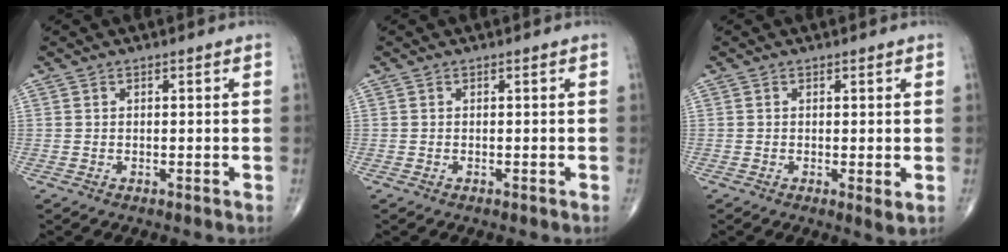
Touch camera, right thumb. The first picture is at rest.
{"total": 0.0}
{"total": 2.0, "force": [-0.1, 0.4, 1.9], "torque": [-0.033, -0.009, -0.003]}